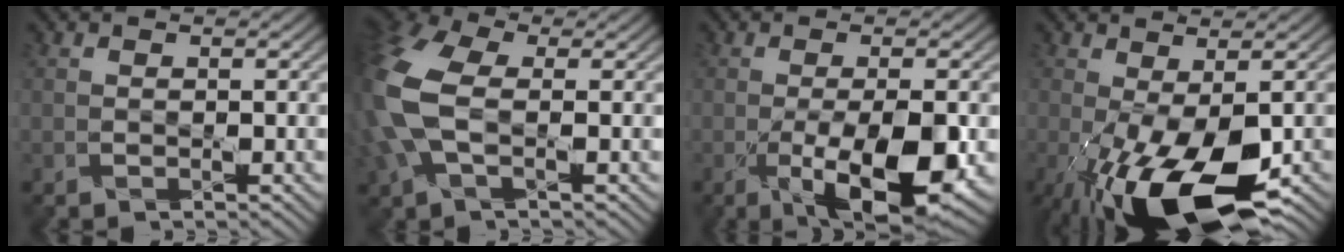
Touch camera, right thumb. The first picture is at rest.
{"total": 12.4, "force": [0.0, 7.4, 9.9], "torque": [-0.290, -0.001, -0.012]}
{"total": 9.6, "force": [-3.1, 3.1, 8.6], "torque": [-0.149, -0.012, -0.045]}
{"total": 11.4, "force": [-4.5, 4.2, 9.6], "torque": [-0.198, -0.027, -0.074]}